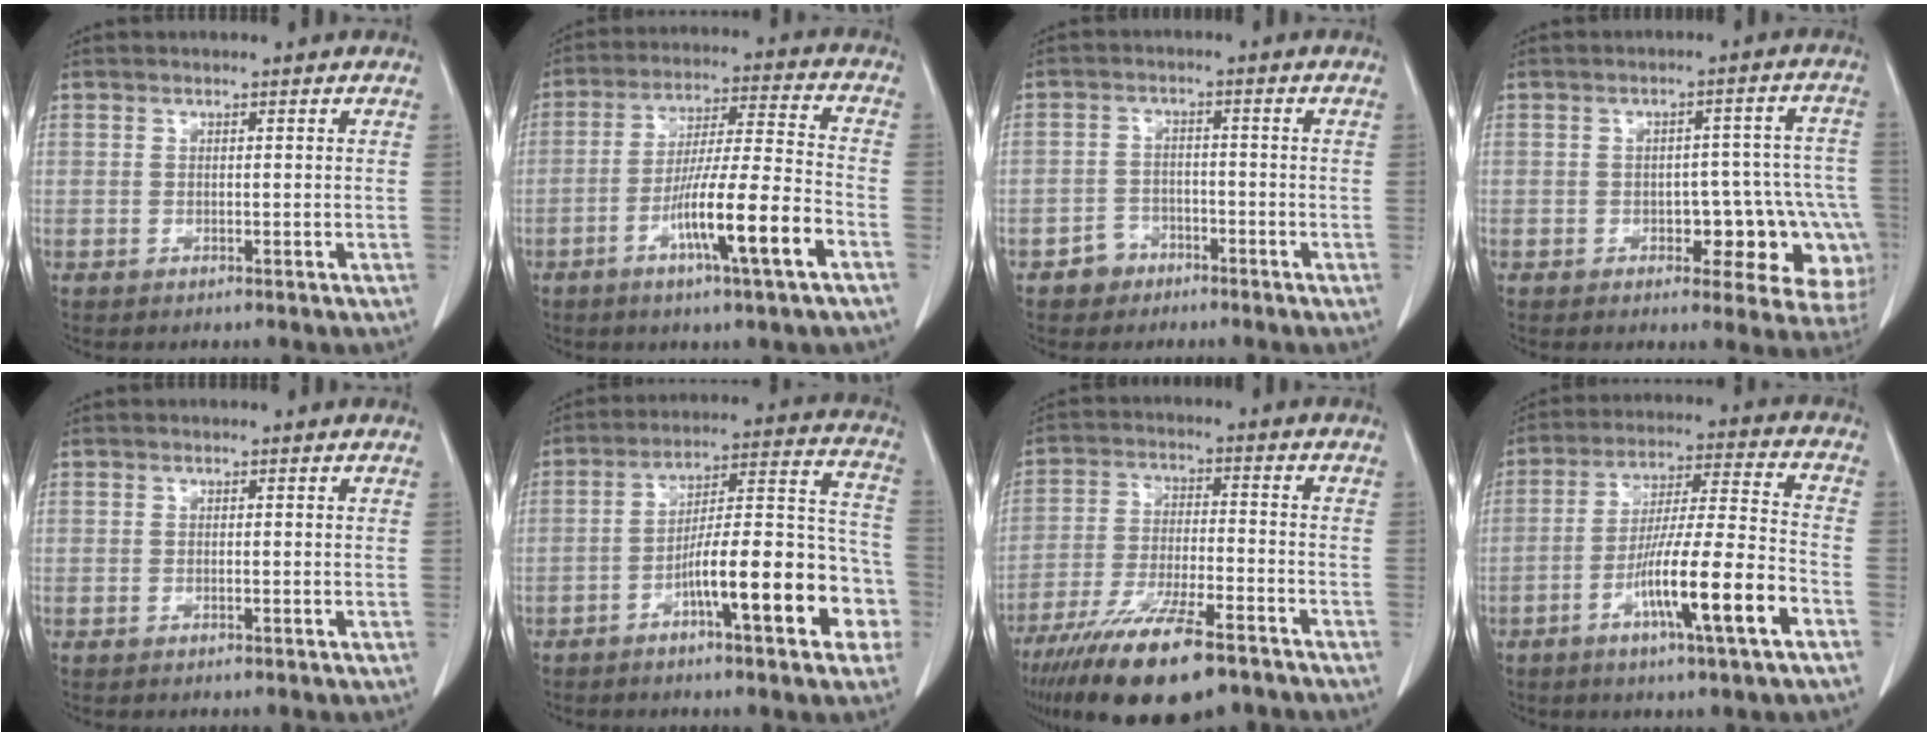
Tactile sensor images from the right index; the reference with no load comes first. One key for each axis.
{"total": 13.0, "fx": -5.7, "fy": -0.2, "fz": 11.7, "tx": -0.206, "ty": -0.003, "tz": -0.100}
{"total": 3.5, "fx": -2.3, "fy": 2.6, "fz": 0.4, "tx": -0.008, "ty": 0.011, "tz": -0.039}
{"total": 12.1, "fx": -4.2, "fy": 6.1, "fz": 9.6, "tx": -0.060, "ty": 0.035, "tz": -0.045}
{"total": 0.0}
{"total": 16.2, "fx": -6.5, "fy": 3.2, "fz": 14.5, "tx": -0.201, "ty": 0.034, "tz": -0.095}
{"total": 16.7, "fx": -12.0, "fy": 3.3, "fz": 11.1, "tx": -0.201, "ty": -0.036, "tz": -0.205}
{"total": 14.0, "fx": -6.1, "fy": -0.1, "fz": 12.5, "tx": -0.221, "ty": -0.005, "tz": -0.106}